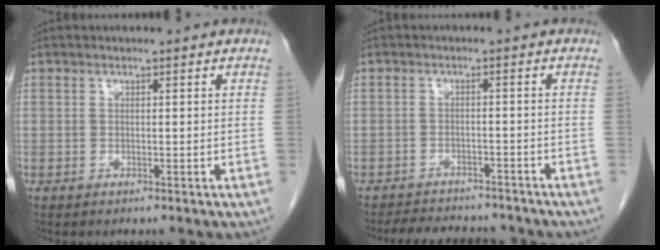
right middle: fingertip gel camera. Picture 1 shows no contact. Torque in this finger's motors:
{"motor_torque": [0.58, -0.55, 0.00, 0.01]}